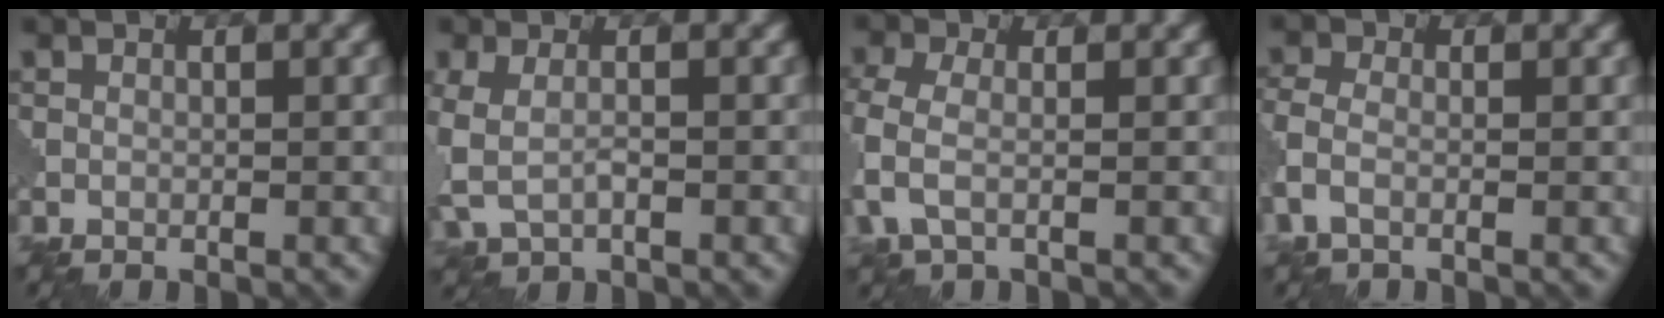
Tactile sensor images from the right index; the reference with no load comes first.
{"total": 3.3, "force": [-0.6, 2.0, 2.5], "torque": [-0.072, -0.009, -0.012]}
{"total": 3.8, "force": [-0.8, 2.1, 3.1], "torque": [-0.087, 0.000, -0.025]}
{"total": 2.8, "force": [-1.2, 1.5, 2.1], "torque": [-0.057, -0.002, -0.036]}